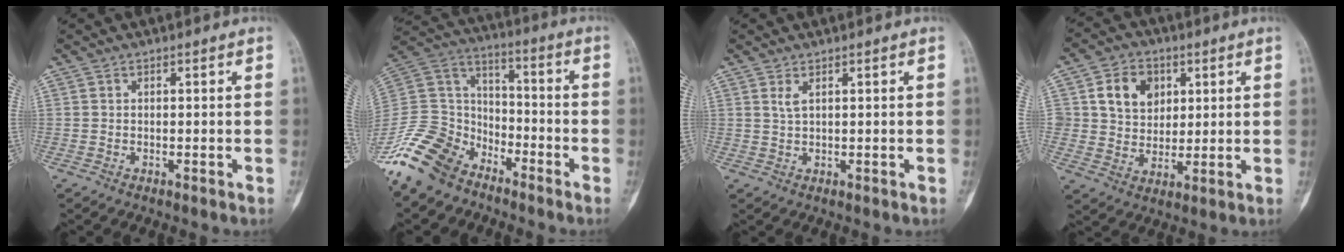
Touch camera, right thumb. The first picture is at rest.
{"total": 16.2, "force": [-11.6, 9.3, 6.4], "torque": [-0.118, 0.073, -0.228]}
{"total": 1.5, "force": [0.8, 0.4, 1.2], "torque": [-0.030, -0.002, 0.021]}
{"total": 9.7, "force": [3.1, 7.8, 4.9], "torque": [-0.043, -0.010, 0.059]}